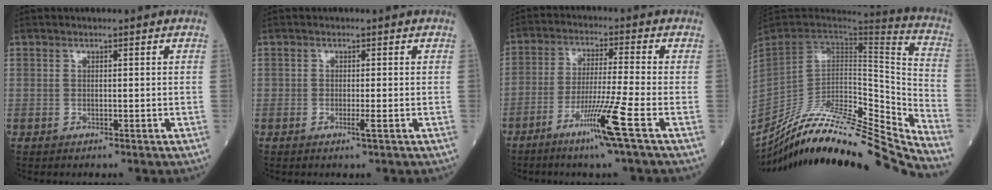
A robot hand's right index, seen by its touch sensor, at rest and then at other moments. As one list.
[{"total": 1.3, "force": [-0.5, -0.1, 1.2], "torque": [-0.022, -0.002, -0.011]}, {"total": 9.2, "force": [-4.9, -1.5, 7.7], "torque": [-0.144, -0.019, -0.096]}, {"total": 30.9, "force": [-28.0, 1.6, 12.8], "torque": [-0.164, -0.024, -0.428]}]